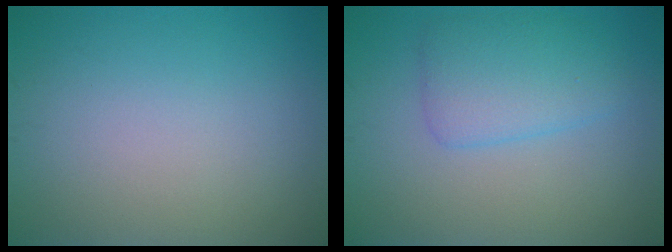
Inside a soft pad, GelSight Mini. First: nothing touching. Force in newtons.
{"total": 3.7, "press": 3.7, "slide": 0.2}